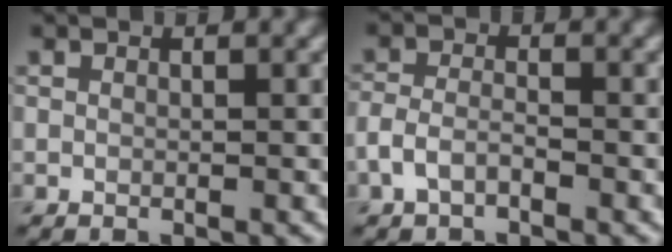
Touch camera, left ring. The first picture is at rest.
{"total": 2.1, "force": [-1.2, 1.0, 1.4], "torque": [-0.029, 0.006, -0.030]}